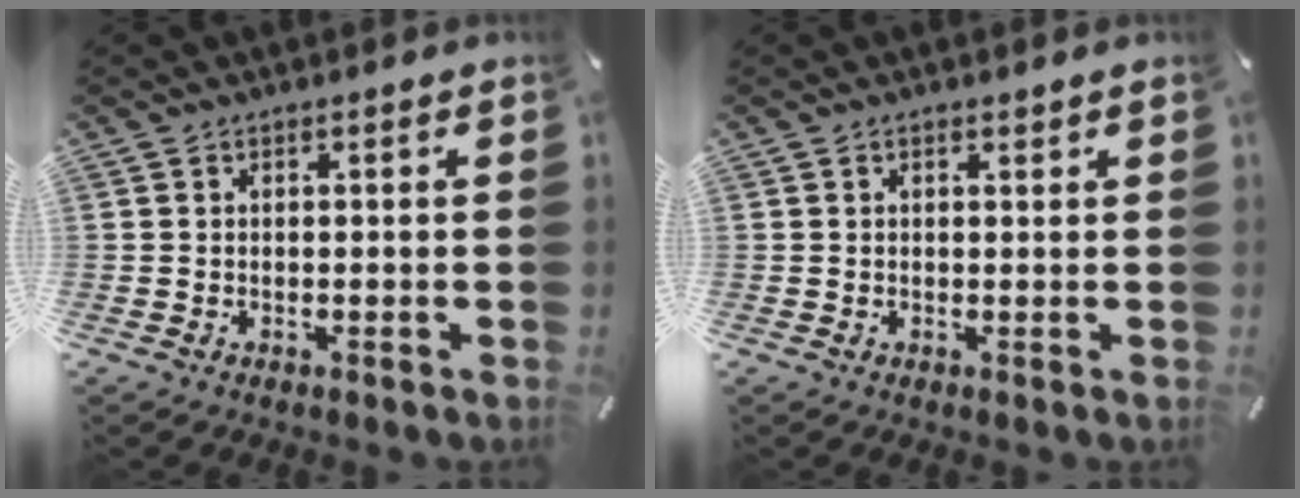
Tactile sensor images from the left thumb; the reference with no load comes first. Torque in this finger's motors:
{"motor_torque": [-0.08, -0.49, 0.06, 0.27, -0.16]}